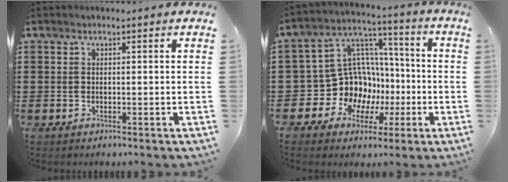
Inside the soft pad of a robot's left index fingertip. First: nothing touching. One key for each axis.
{"total": 12.2, "fx": -2.4, "fy": 11.3, "fz": 4.0, "tx": -0.123, "ty": -0.010, "tz": -0.027}